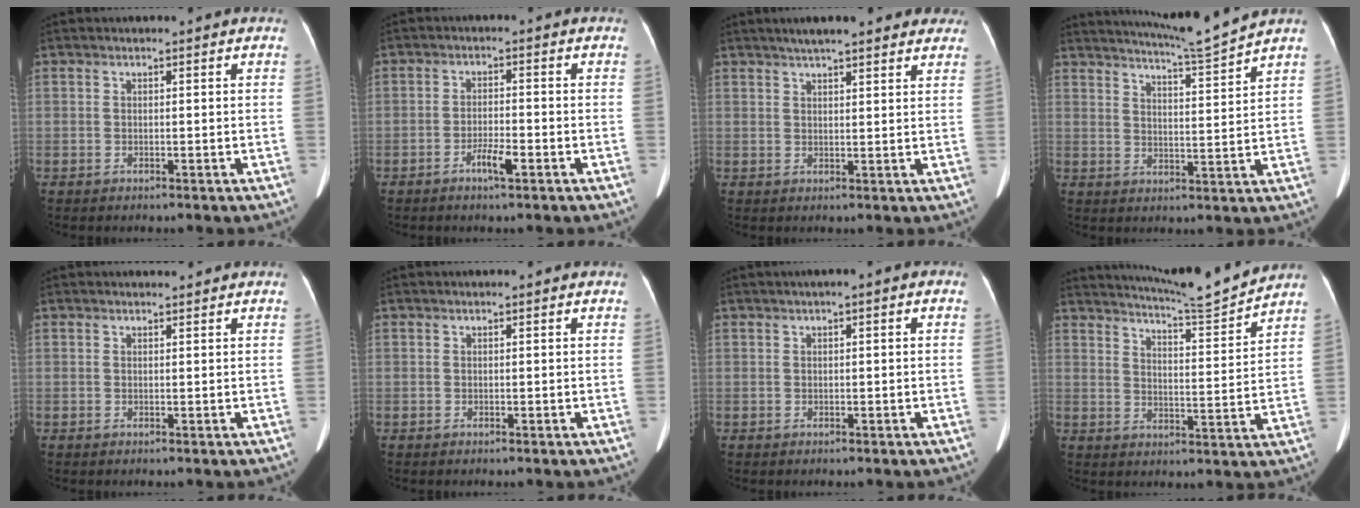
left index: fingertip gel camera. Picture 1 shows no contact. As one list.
[{"total": 3.2, "force": [-1.9, 0.4, 2.6], "torque": [-0.049, 0.000, -0.035]}, {"total": 12.4, "force": [10.4, 2.4, 6.3], "torque": [-0.076, 0.033, 0.129]}, {"total": 8.6, "force": [8.0, -2.4, 2.0], "torque": [-0.043, -0.027, 0.129]}, {"total": 0.7, "force": [0.7, 0.0, 0.0], "torque": [-0.008, 0.000, 0.010]}, {"total": 0.0}, {"total": 1.1, "force": [0.2, 0.2, 1.0], "torque": [-0.015, 0.007, 0.000]}, {"total": 10.8, "force": [10.4, -1.8, 2.2], "torque": [-0.045, -0.029, 0.157]}]